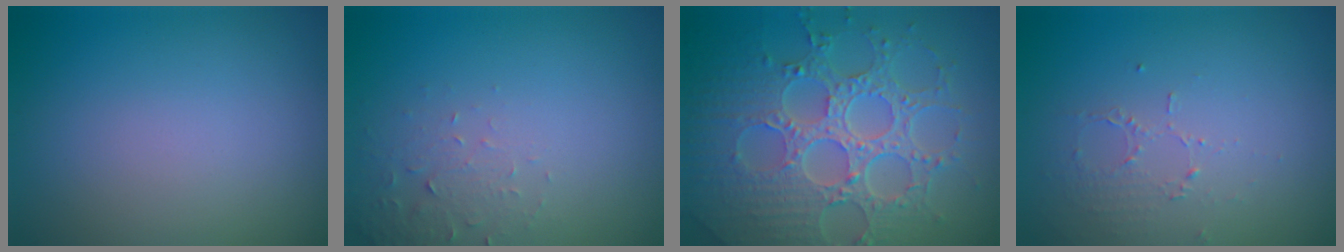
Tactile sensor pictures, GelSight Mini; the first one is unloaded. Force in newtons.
{"total": 1.9, "press": 1.8, "slide": 0.4}
{"total": 8.3, "press": 6.1, "slide": 5.6}
{"total": 1.3, "press": 0.6, "slide": 1.1}